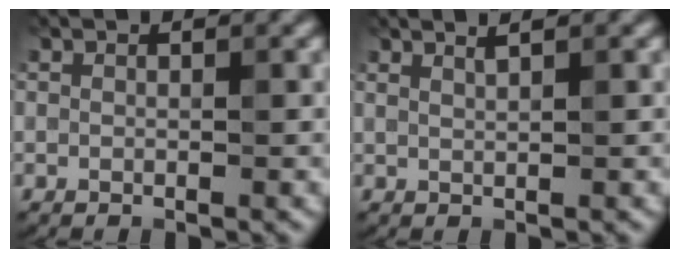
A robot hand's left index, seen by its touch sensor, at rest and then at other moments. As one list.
[{"total": 1.9, "force": [1.4, 0.6, 1.2], "torque": [-0.002, 0.003, 0.007]}]